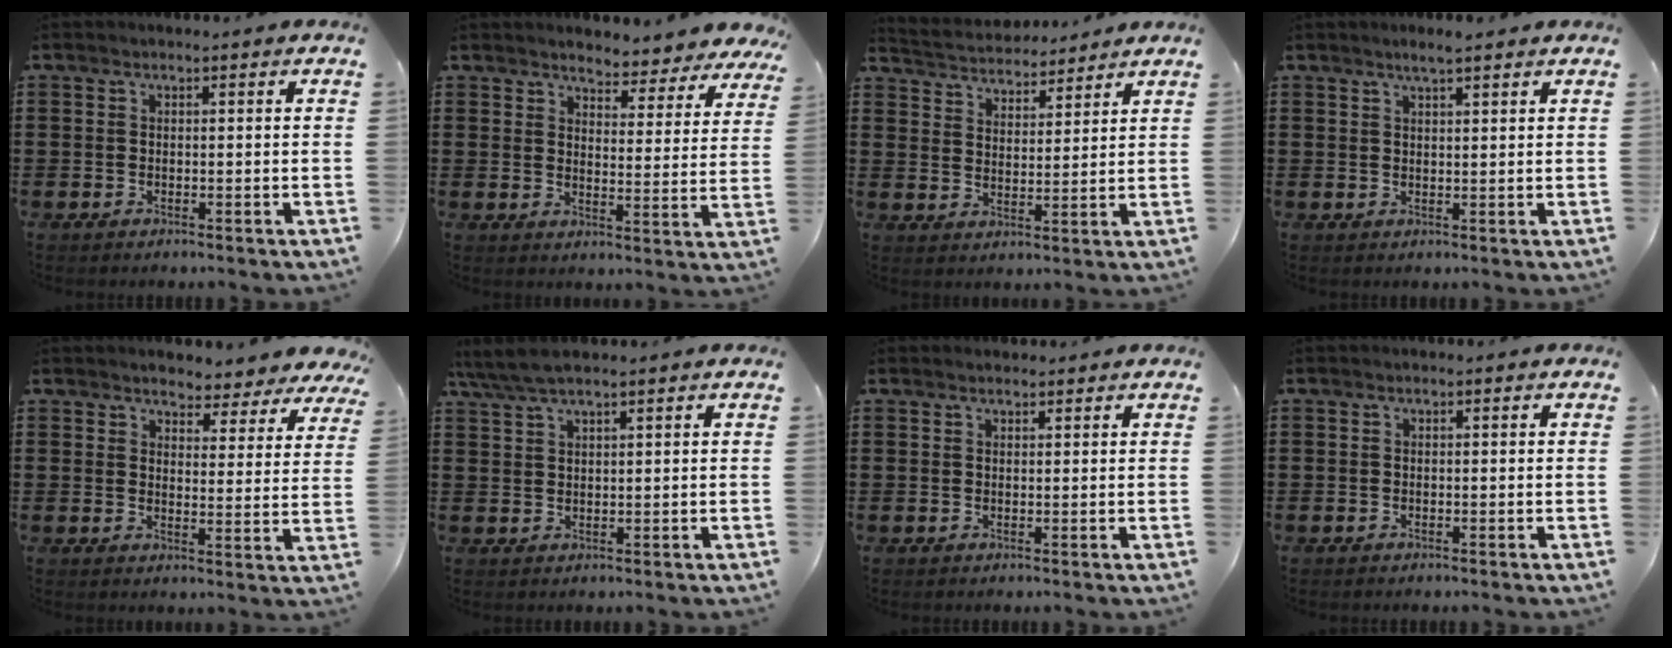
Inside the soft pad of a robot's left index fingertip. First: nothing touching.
{"total": 3.8, "force": [3.8, 0.1, -0.1], "torque": [-0.013, -0.030, 0.062]}
{"total": 3.8, "force": [3.7, 0.7, -0.5], "torque": [-0.013, -0.021, 0.063]}
{"total": 2.3, "force": [1.9, 0.1, 1.3], "torque": [-0.027, 0.003, 0.034]}
{"total": 3.6, "force": [3.6, 0.2, -0.1], "torque": [-0.011, -0.026, 0.060]}
{"total": 3.9, "force": [3.1, 0.5, 2.3], "torque": [-0.052, 0.001, 0.058]}
{"total": 0.9, "force": [0.8, 0.3, 0.0], "torque": [-0.002, 0.001, 0.017]}
{"total": 0.0}